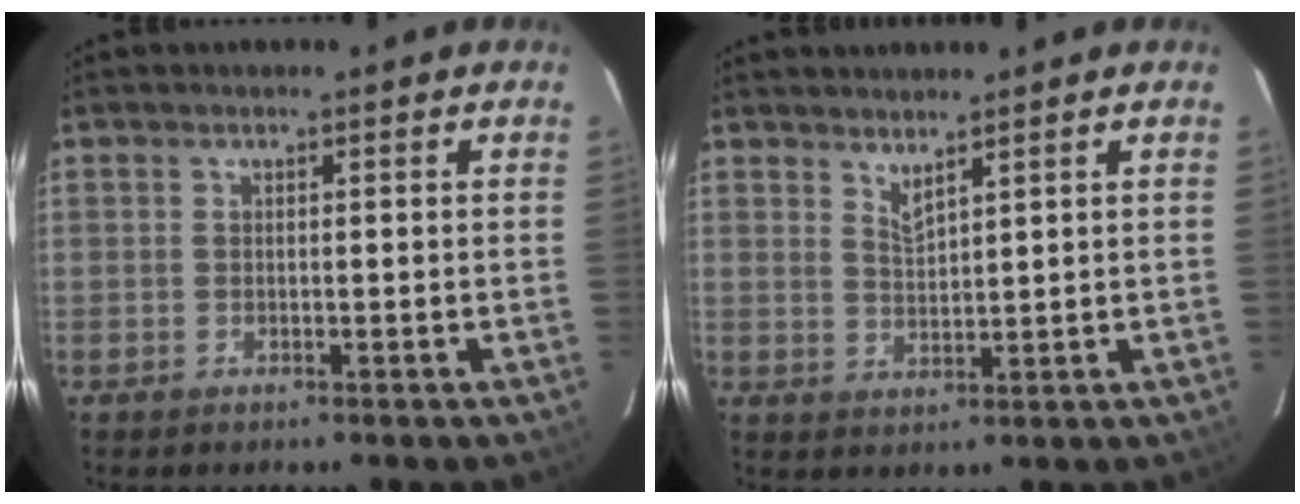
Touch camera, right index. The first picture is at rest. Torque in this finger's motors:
{"motor_torque": [-0.28, 0.15, 0.00, 0.00]}